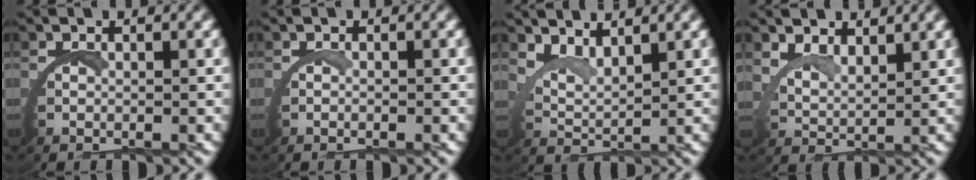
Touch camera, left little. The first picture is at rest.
{"total": 0.6, "force": [-0.2, -0.5, -0.1], "torque": [-0.007, -0.005, -0.002]}
{"total": 3.4, "force": [2.9, 1.1, 1.4], "torque": [-0.043, -0.005, 0.048]}
{"total": 3.2, "force": [3.0, 0.7, 0.9], "torque": [-0.035, -0.009, 0.056]}